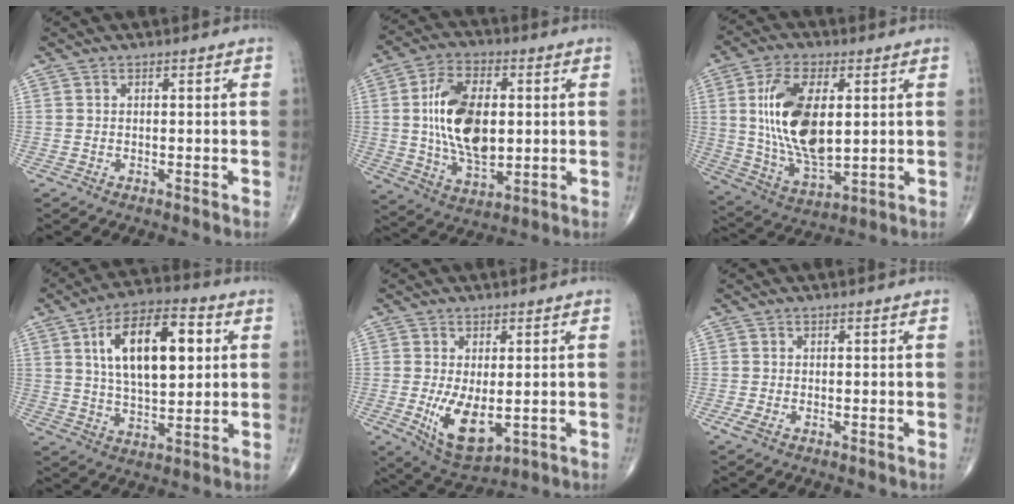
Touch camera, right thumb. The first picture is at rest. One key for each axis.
{"total": 16.6, "fx": 1.4, "fy": 9.2, "fz": 13.7, "tx": -0.235, "ty": -0.006, "tz": 0.030}
{"total": 17.5, "fx": 3.5, "fy": 7.8, "fz": 15.3, "tx": -0.302, "ty": -0.022, "tz": 0.080}
{"total": 17.5, "fx": 4.5, "fy": 8.3, "fz": 14.7, "tx": -0.225, "ty": 0.002, "tz": 0.075}
{"total": 9.1, "fx": -1.3, "fy": 4.4, "fz": 7.8, "tx": -0.132, "ty": -0.025, "tz": -0.006}
{"total": 1.3, "fx": -0.6, "fy": 0.4, "fz": 1.0, "tx": -0.029, "ty": -0.003, "tz": -0.013}